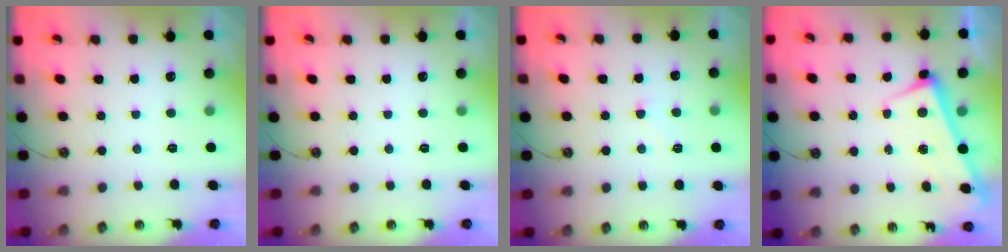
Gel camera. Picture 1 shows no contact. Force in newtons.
{"total": 0.0}
{"total": 2.7, "press": 2.7, "slide": 0.5}
{"total": 2.7, "press": 2.7, "slide": 0.4}